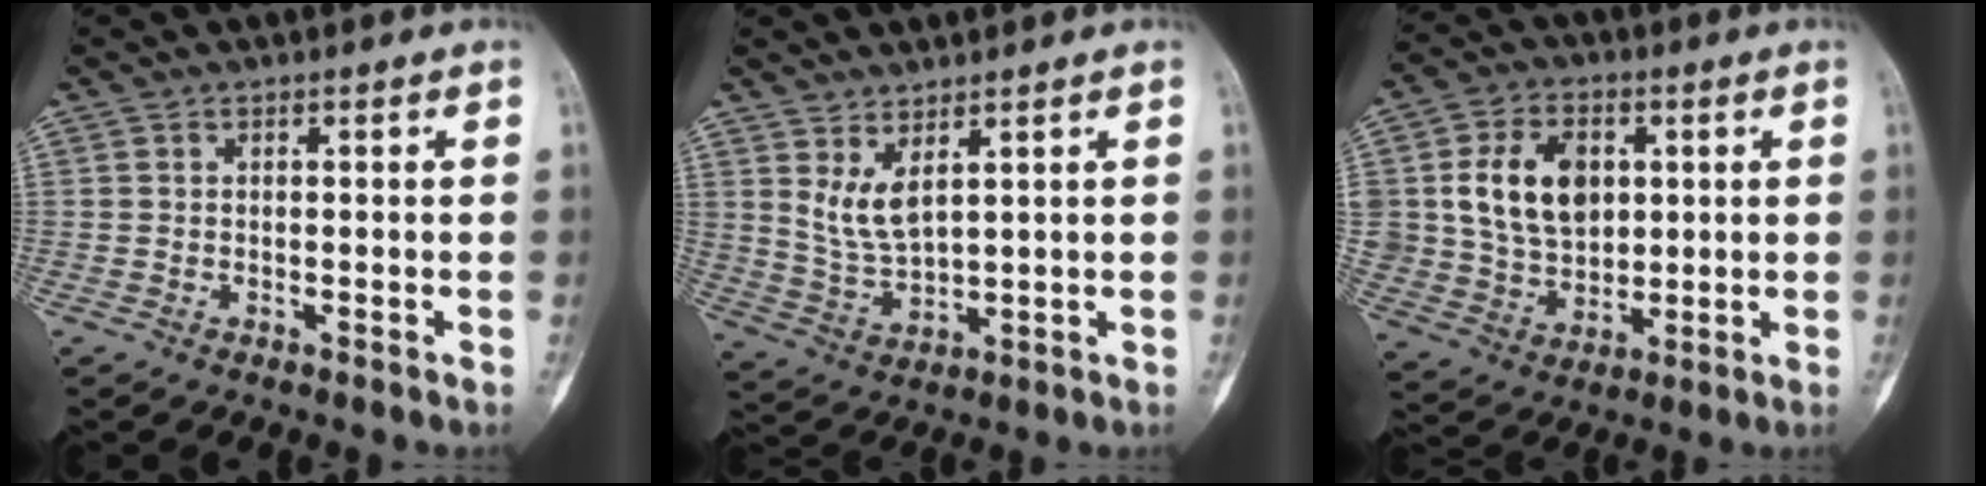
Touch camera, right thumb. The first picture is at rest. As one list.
[{"total": 6.1, "force": [3.2, 2.4, 4.6], "torque": [-0.088, -0.033, 0.076]}, {"total": 14.0, "force": [2.9, 10.2, 9.1], "torque": [-0.123, -0.007, 0.059]}]